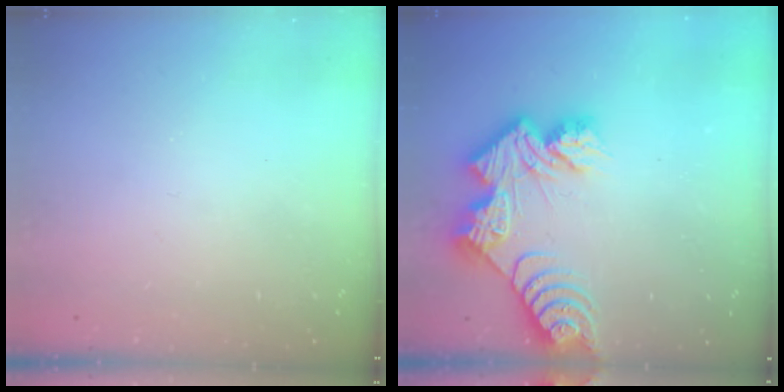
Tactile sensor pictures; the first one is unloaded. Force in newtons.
{"total": 14.2, "press": 14.2, "slide": 1.0}